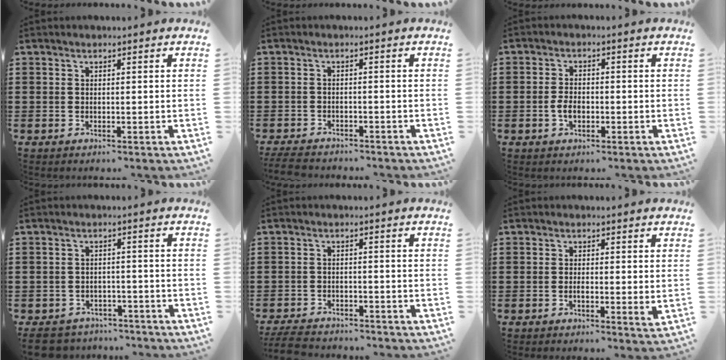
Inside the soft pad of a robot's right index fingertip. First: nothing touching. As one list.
[{"total": 3.2, "force": [-3.0, 0.5, 0.8], "torque": [-0.029, -0.005, -0.068]}, {"total": 2.8, "force": [-0.8, 1.6, 2.2], "torque": [-0.050, -0.002, -0.016]}, {"total": 4.0, "force": [-3.8, 1.1, 0.5], "torque": [-0.026, 0.002, -0.083]}, {"total": 4.4, "force": [-4.3, 0.6, 0.9], "torque": [-0.029, -0.002, -0.089]}, {"total": 1.6, "force": [-0.2, 0.5, 1.5], "torque": [-0.028, -0.001, -0.003]}]